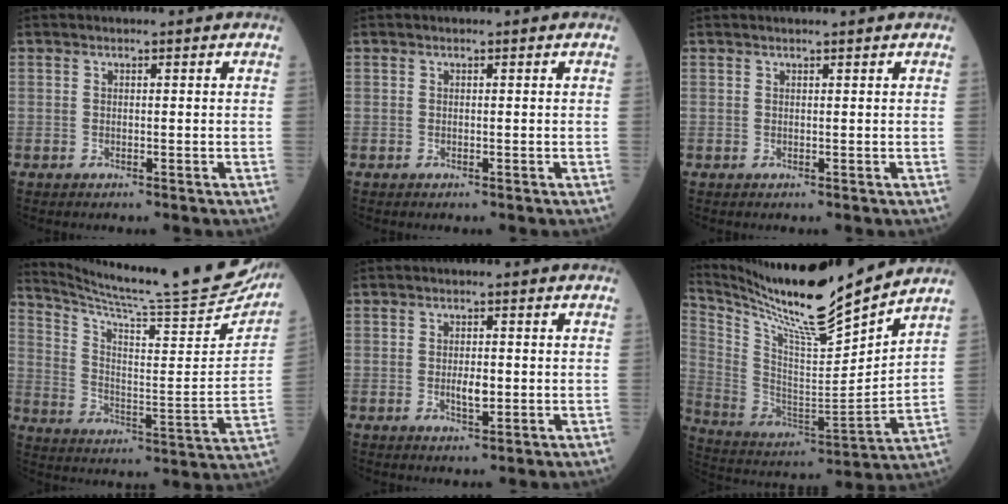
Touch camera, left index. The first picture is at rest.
{"total": 0.0}
{"total": 1.8, "force": [1.7, -0.1, 0.7], "torque": [-0.008, 0.012, 0.023]}
{"total": 24.8, "force": [22.9, 0.0, 9.5], "torque": [-0.162, -0.090, 0.314]}
{"total": 2.7, "force": [-0.3, 1.0, 2.5], "torque": [-0.048, -0.001, -0.002]}
{"total": 19.4, "force": [17.3, -0.5, 8.8], "torque": [-0.179, -0.028, 0.303]}